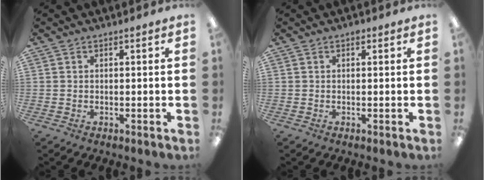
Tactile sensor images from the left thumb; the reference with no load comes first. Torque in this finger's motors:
{"motor_torque": [0.10, -0.02, 0.42, -0.26, 0.00]}